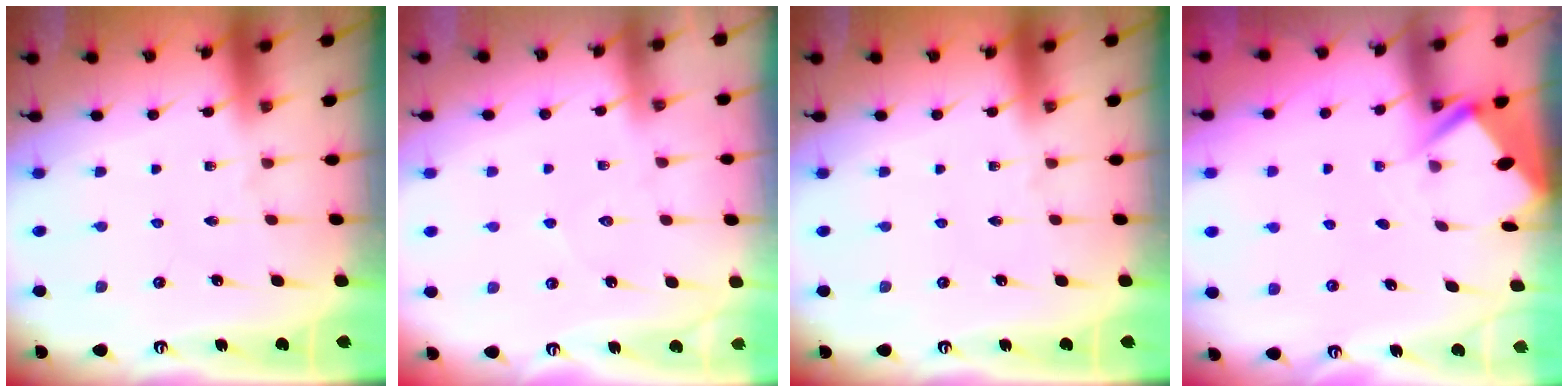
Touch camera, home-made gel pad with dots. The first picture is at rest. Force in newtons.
{"total": 3.8, "press": 3.8, "slide": 0.5}
{"total": 0.0}
{"total": 2.9, "press": 2.9, "slide": 0.4}